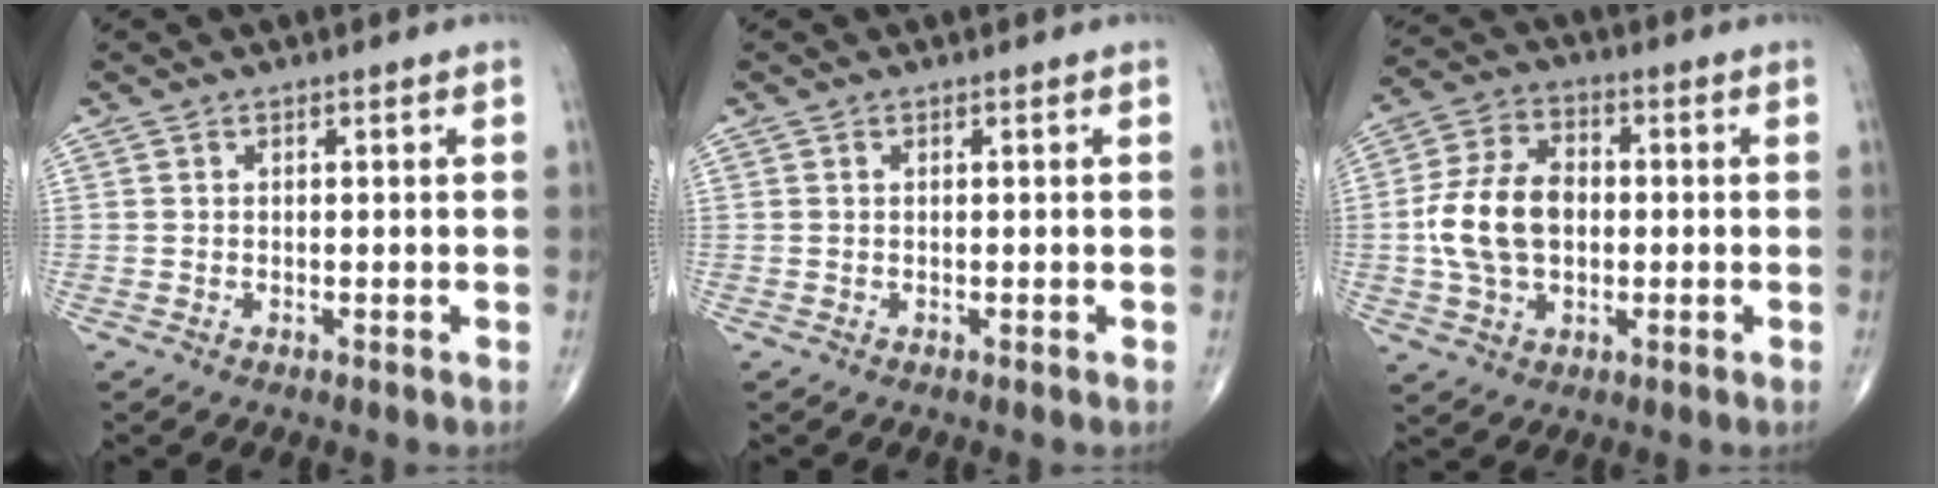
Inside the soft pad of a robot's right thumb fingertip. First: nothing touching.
{"total": 0.0}
{"total": 12.8, "force": [-0.5, 8.7, 9.4], "torque": [-0.170, 0.021, -0.012]}